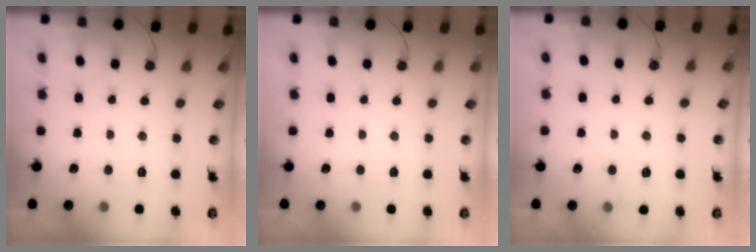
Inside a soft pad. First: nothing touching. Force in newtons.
{"total": 0.0}
{"total": 4.1, "press": 3.0, "slide": 2.8}